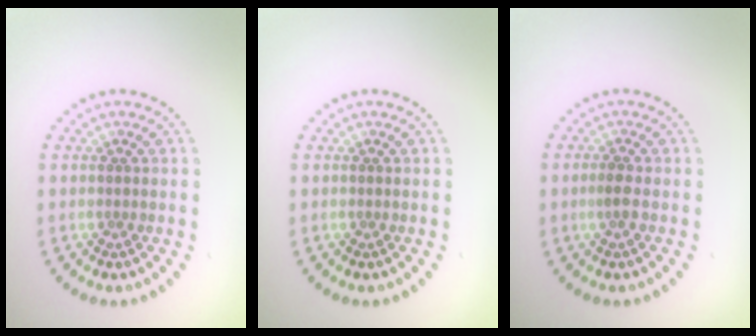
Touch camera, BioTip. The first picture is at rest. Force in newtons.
{"total": 0.0}
{"total": 1.2, "press": 1.1, "slide": 0.4}